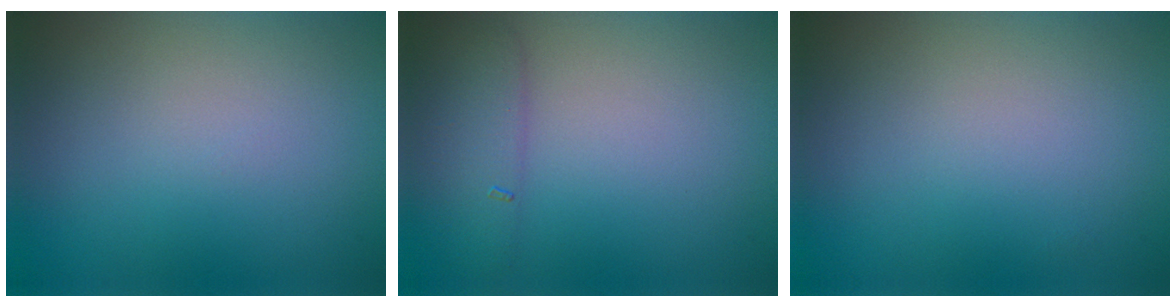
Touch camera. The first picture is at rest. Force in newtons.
{"total": 2.5, "press": 2.5, "slide": 0.1}
{"total": 0.0}